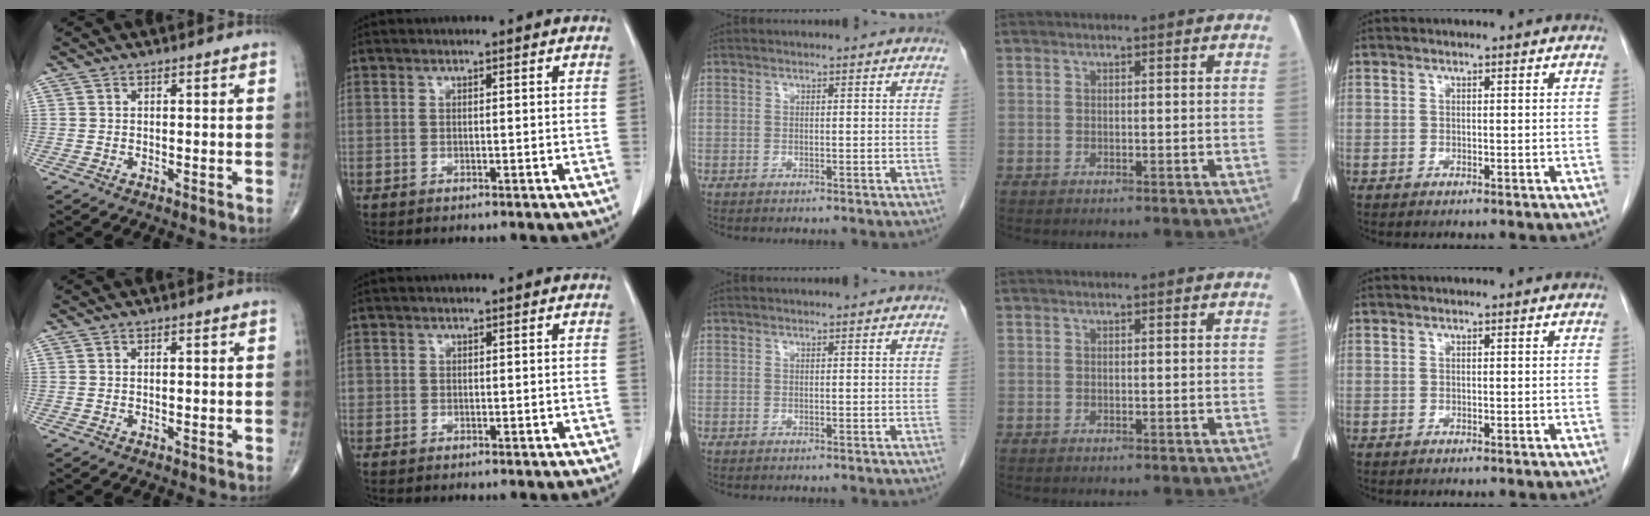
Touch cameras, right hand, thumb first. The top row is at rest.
{"thumb": {"total": 0.5, "force": [0.0, 0.2, 0.5], "torque": [-0.010, 0.000, 0.001]}, "index": {"total": 1.2, "force": [-0.2, 1.1, 0.5], "torque": [0.001, 0.009, 0.003]}}